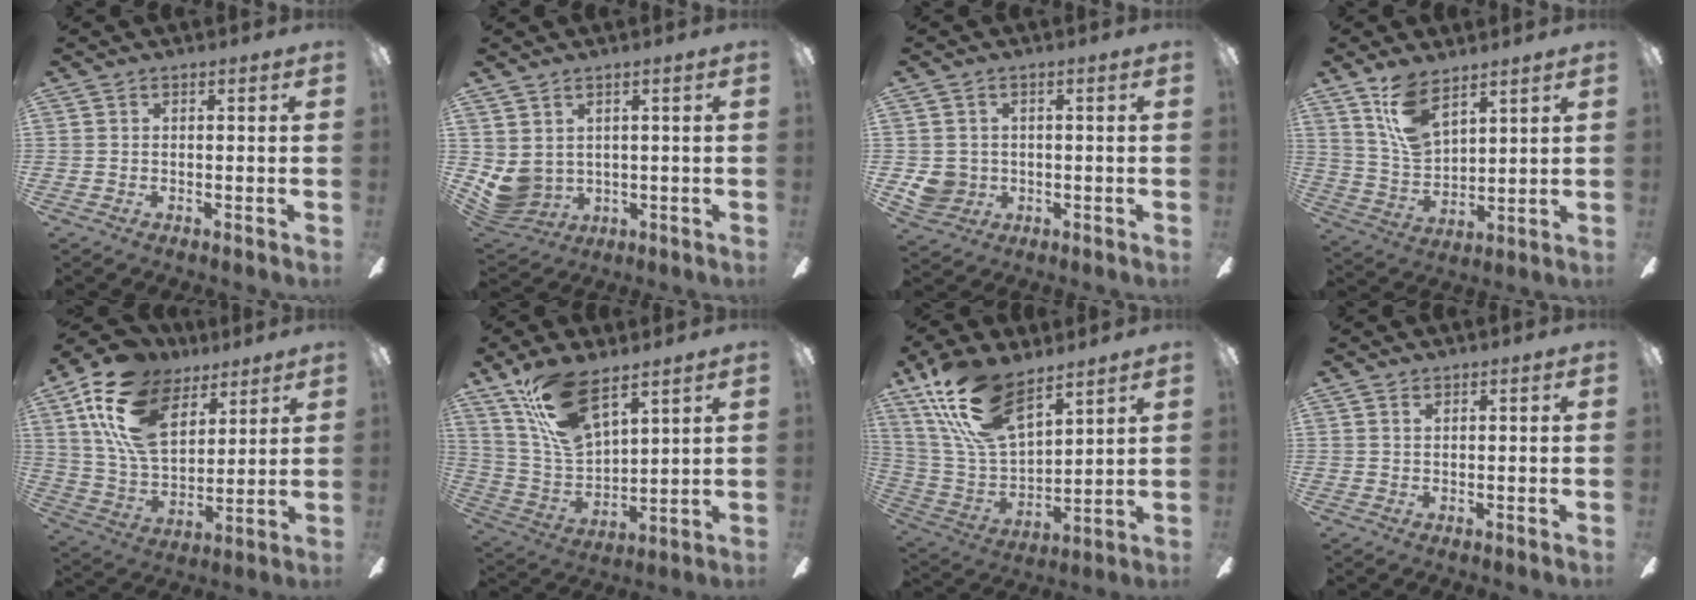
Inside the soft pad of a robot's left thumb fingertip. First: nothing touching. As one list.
[{"total": 5.3, "force": [1.3, 4.7, 2.1], "torque": [-0.078, -0.019, 0.027]}, {"total": 5.2, "force": [-0.1, 5.0, 1.6], "torque": [-0.027, 0.009, 0.001]}, {"total": 11.9, "force": [8.1, 5.6, 6.7], "torque": [-0.135, -0.029, 0.154]}, {"total": 20.2, "force": [10.8, 12.0, 12.1], "torque": [-0.255, -0.036, 0.198]}, {"total": 16.2, "force": [11.3, 6.4, 9.6], "torque": [-0.206, -0.049, 0.206]}, {"total": 20.4, "force": [13.4, 9.2, 12.3], "torque": [-0.268, -0.059, 0.244]}, {"total": 1.1, "force": [0.8, 0.6, 0.4], "torque": [-0.011, 0.000, 0.015]}]